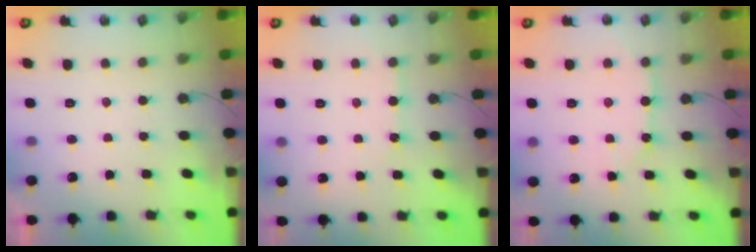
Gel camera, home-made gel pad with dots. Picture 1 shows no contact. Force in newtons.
{"total": 5.5, "press": 5.4, "slide": 0.8}
{"total": 9.0, "press": 9.0, "slide": 0.8}